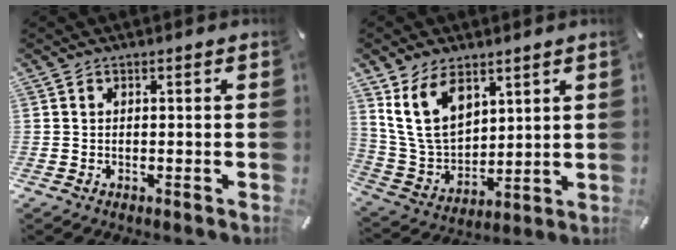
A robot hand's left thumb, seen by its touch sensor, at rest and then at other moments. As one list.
[{"total": 13.5, "force": [7.0, 9.1, 7.2], "torque": [-0.176, -0.028, 0.133]}]